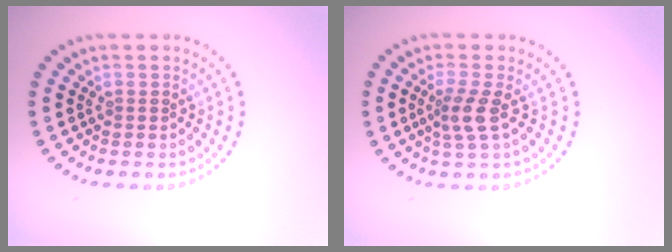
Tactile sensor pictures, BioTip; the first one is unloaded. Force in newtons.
{"total": 2.5, "press": 1.9, "slide": 1.6}